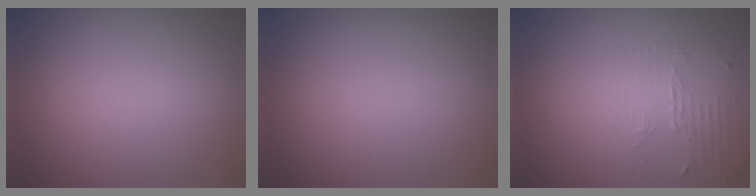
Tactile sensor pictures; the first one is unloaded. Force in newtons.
{"total": 0.0}
{"total": 2.3, "press": 1.6, "slide": 1.6}